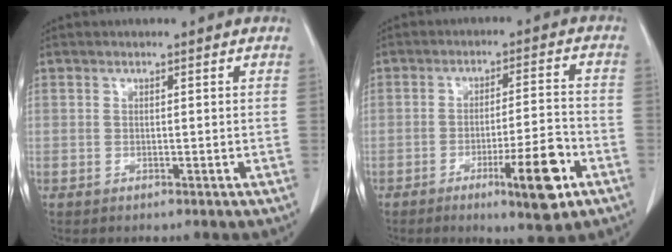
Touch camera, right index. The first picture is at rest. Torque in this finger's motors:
{"motor_torque": [1.10, -0.33, 0.66, 0.09]}